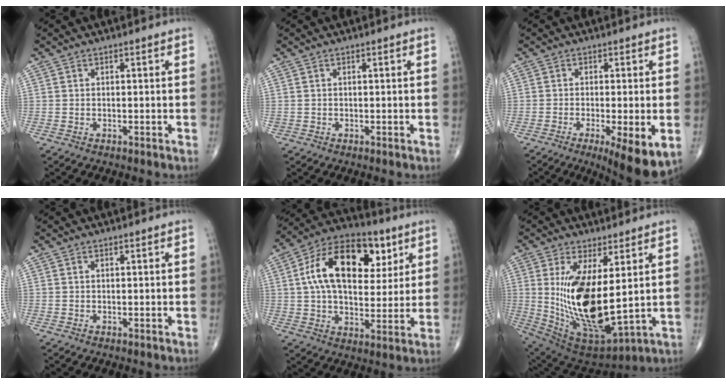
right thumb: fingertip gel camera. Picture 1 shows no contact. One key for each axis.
{"total": 0.0}
{"total": 9.8, "fx": -3.5, "fy": 2.4, "fz": 8.9, "tx": -0.132, "ty": -0.019, "tz": -0.051}
{"total": 0.0}
{"total": 20.4, "fx": 6.2, "fy": 11.9, "fz": 15.3, "tx": -0.227, "ty": 0.003, "tz": 0.095}
{"total": 19.0, "fx": 2.2, "fy": 7.6, "fz": 17.3, "tx": -0.323, "ty": -0.036, "tz": 0.066}